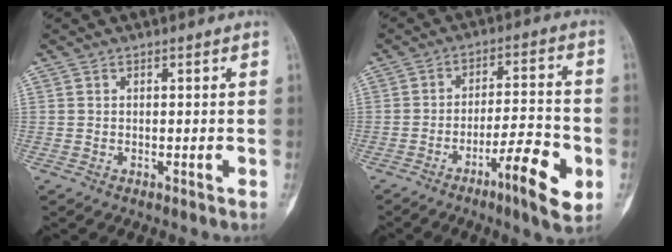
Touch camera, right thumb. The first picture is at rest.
{"total": 11.6, "force": [-4.9, 2.3, 10.2], "torque": [-0.155, 0.024, -0.078]}